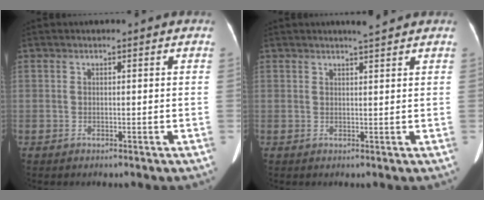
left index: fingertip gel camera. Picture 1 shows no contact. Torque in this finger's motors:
{"motor_torque": [0.17, -0.18, 0.00, 0.01]}